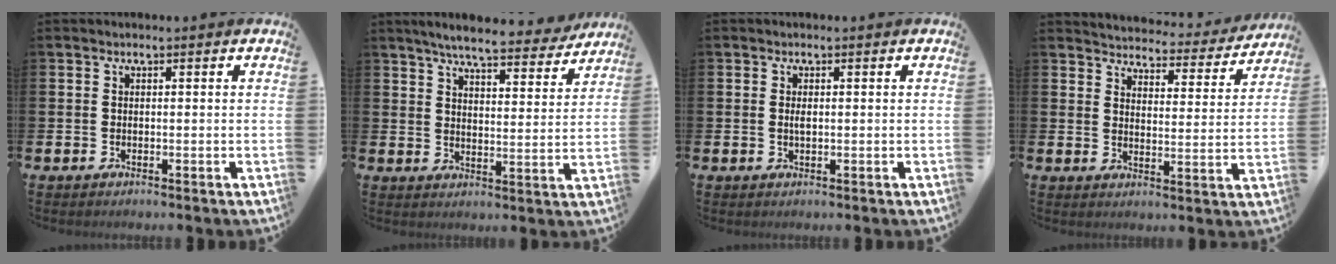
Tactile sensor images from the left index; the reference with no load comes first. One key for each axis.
{"total": 6.7, "fx": 6.2, "fy": 0.8, "fz": 2.3, "tx": -0.052, "ty": -0.035, "tz": 0.104}
{"total": 1.0, "fx": 0.2, "fy": 0.4, "fz": 0.9, "tx": -0.014, "ty": 0.000, "tz": 0.001}
{"total": 4.1, "fx": 4.0, "fy": 0.7, "fz": 0.2, "tx": -0.019, "ty": -0.038, "tz": 0.064}